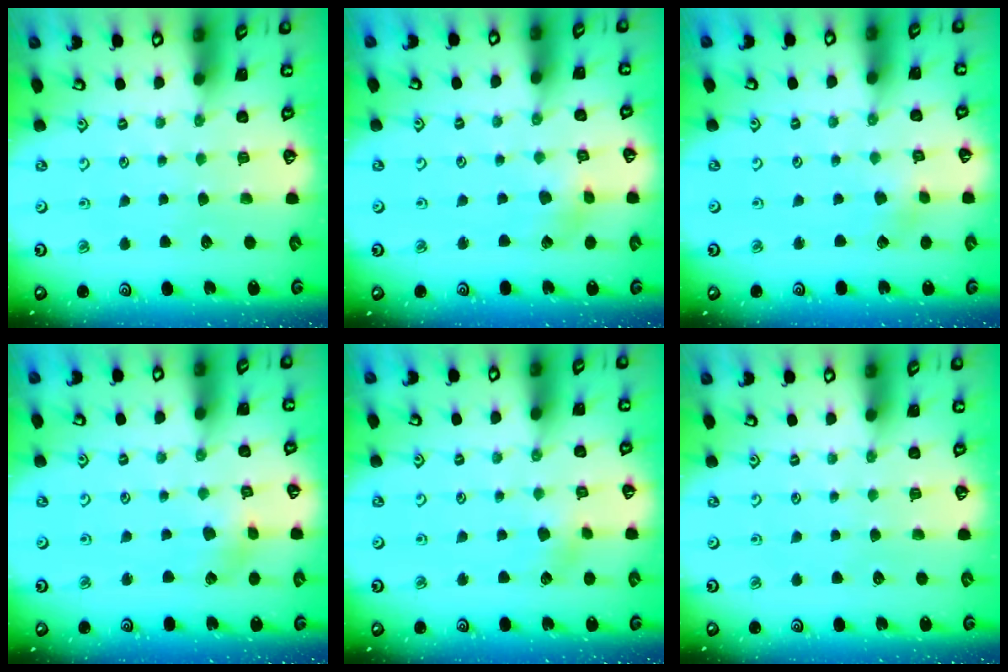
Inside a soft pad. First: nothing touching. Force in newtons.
{"total": 2.2, "press": 2.2, "slide": 0.4}
{"total": 1.8, "press": 1.8, "slide": 0.1}
{"total": 2.2, "press": 2.2, "slide": 0.4}
{"total": 1.8, "press": 1.8, "slide": 0.3}
{"total": 0.0}